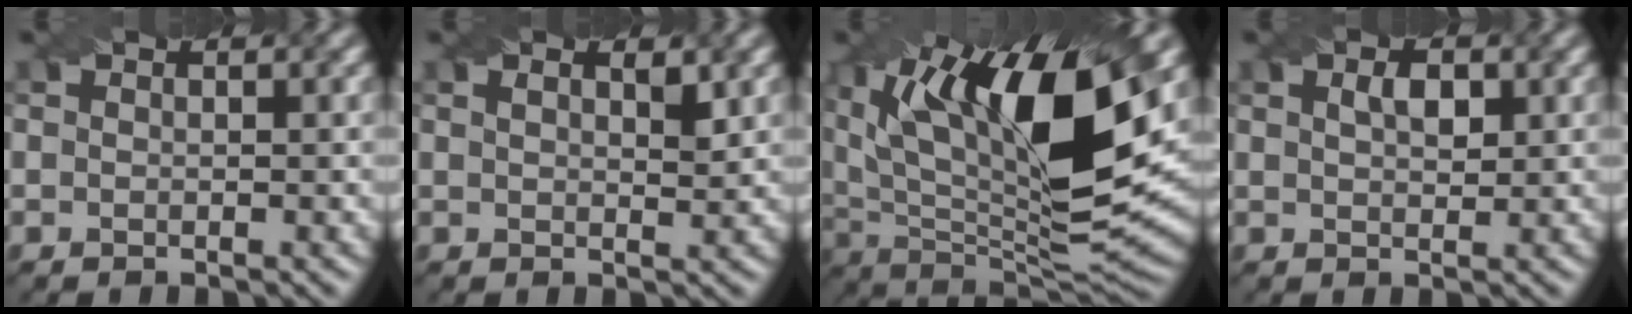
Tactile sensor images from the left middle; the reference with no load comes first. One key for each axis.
{"total": 1.6, "fx": 0.9, "fy": 0.4, "fz": 1.3, "tx": -0.018, "ty": -0.002, "tz": 0.020}
{"total": 16.9, "fx": 6.2, "fy": 5.9, "fz": 14.6, "tx": -0.251, "ty": 0.001, "tz": 0.106}
{"total": 2.0, "fx": 0.8, "fy": 1.0, "fz": 1.5, "tx": -0.030, "ty": 0.003, "tz": 0.017}